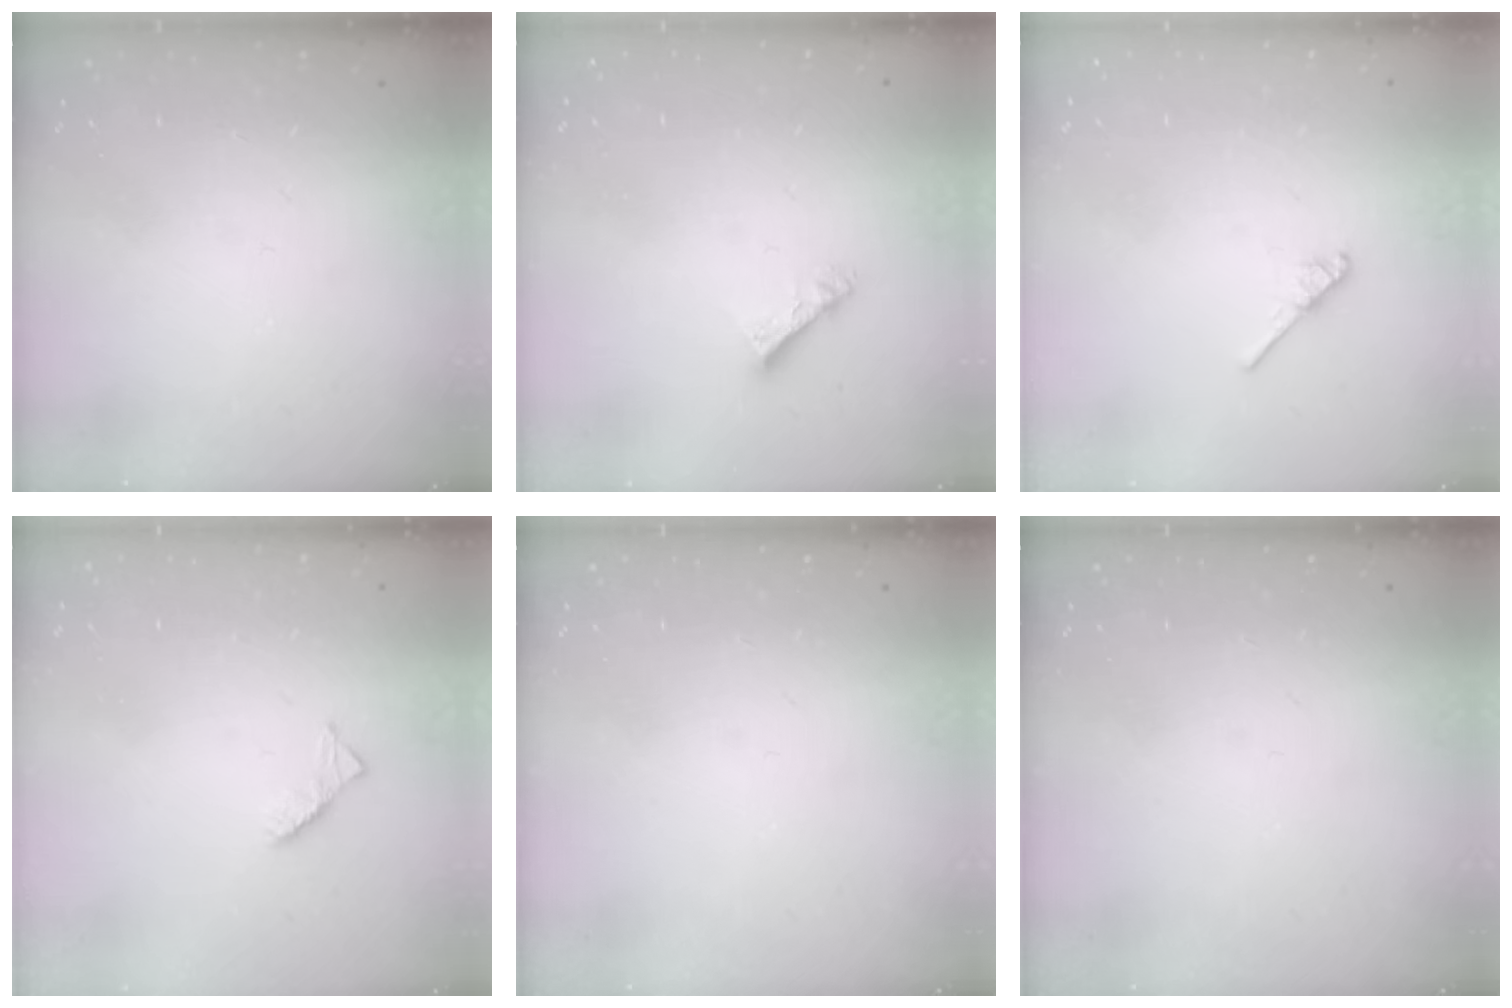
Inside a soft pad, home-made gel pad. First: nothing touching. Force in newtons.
{"total": 3.7, "press": 3.7, "slide": 0.5}
{"total": 4.5, "press": 4.4, "slide": 0.7}
{"total": 2.6, "press": 2.6, "slide": 0.4}
{"total": 0.0}
{"total": 0.0}